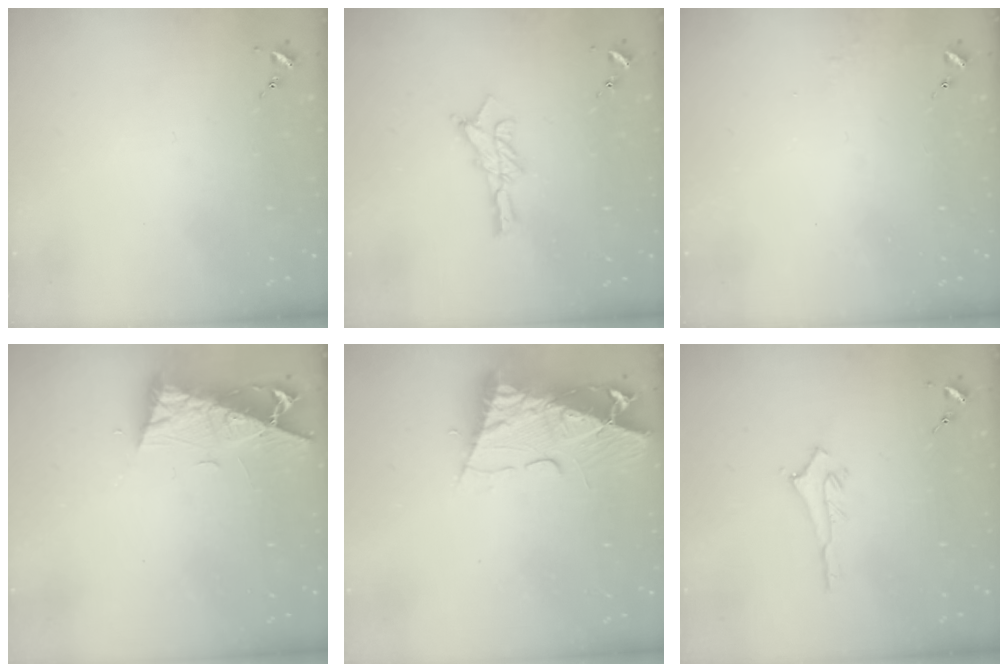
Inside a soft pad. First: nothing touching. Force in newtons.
{"total": 9.5, "press": 9.5, "slide": 0.4}
{"total": 3.2, "press": 3.2, "slide": 0.3}
{"total": 9.3, "press": 9.2, "slide": 1.1}
{"total": 13.6, "press": 13.6, "slide": 1.1}
{"total": 2.9, "press": 2.9, "slide": 0.3}